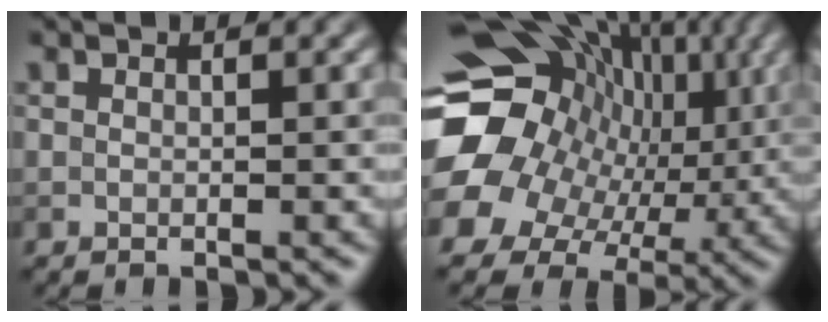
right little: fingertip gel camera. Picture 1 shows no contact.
{"total": 18.0, "force": [1.0, 15.4, 9.4], "torque": [-0.193, -0.005, 0.011]}